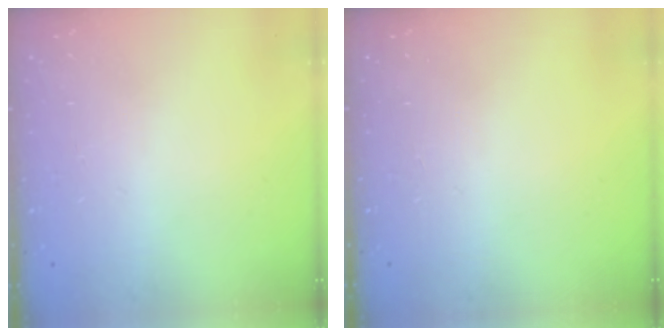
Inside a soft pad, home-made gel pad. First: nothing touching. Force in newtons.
{"total": 0.0}